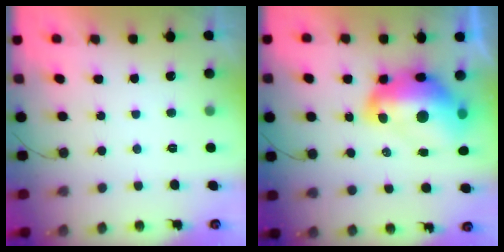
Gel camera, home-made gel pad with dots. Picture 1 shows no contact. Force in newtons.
{"total": 18.1, "press": 18.0, "slide": 1.6}